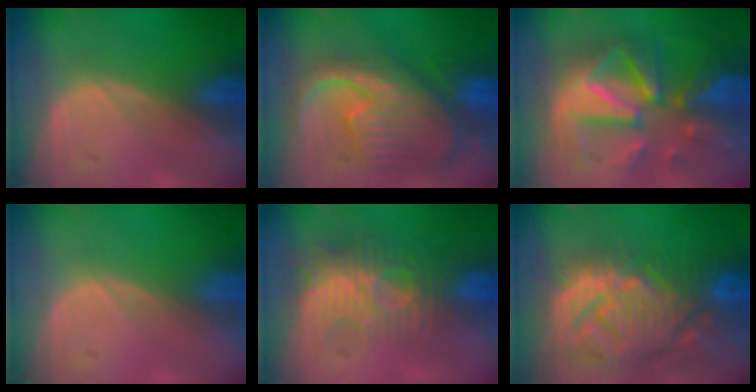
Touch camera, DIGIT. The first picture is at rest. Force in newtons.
{"total": 12.3, "press": 10.7, "slide": 6.1}
{"total": 12.2, "press": 12.1, "slide": 1.1}
{"total": 0.0}
{"total": 9.6, "press": 8.4, "slide": 4.5}
{"total": 14.5, "press": 12.4, "slide": 7.6}